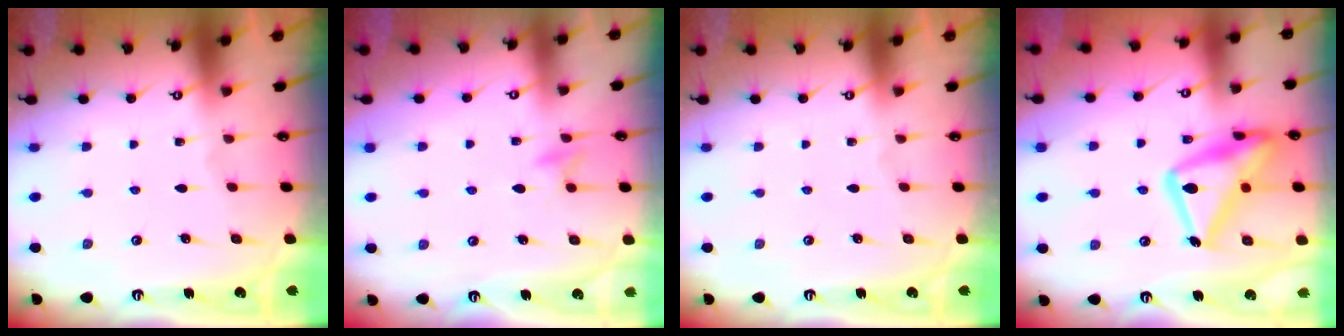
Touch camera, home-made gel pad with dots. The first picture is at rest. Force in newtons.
{"total": 5.6, "press": 5.6, "slide": 0.7}
{"total": 0.0}
{"total": 21.7, "press": 21.7, "slide": 1.6}